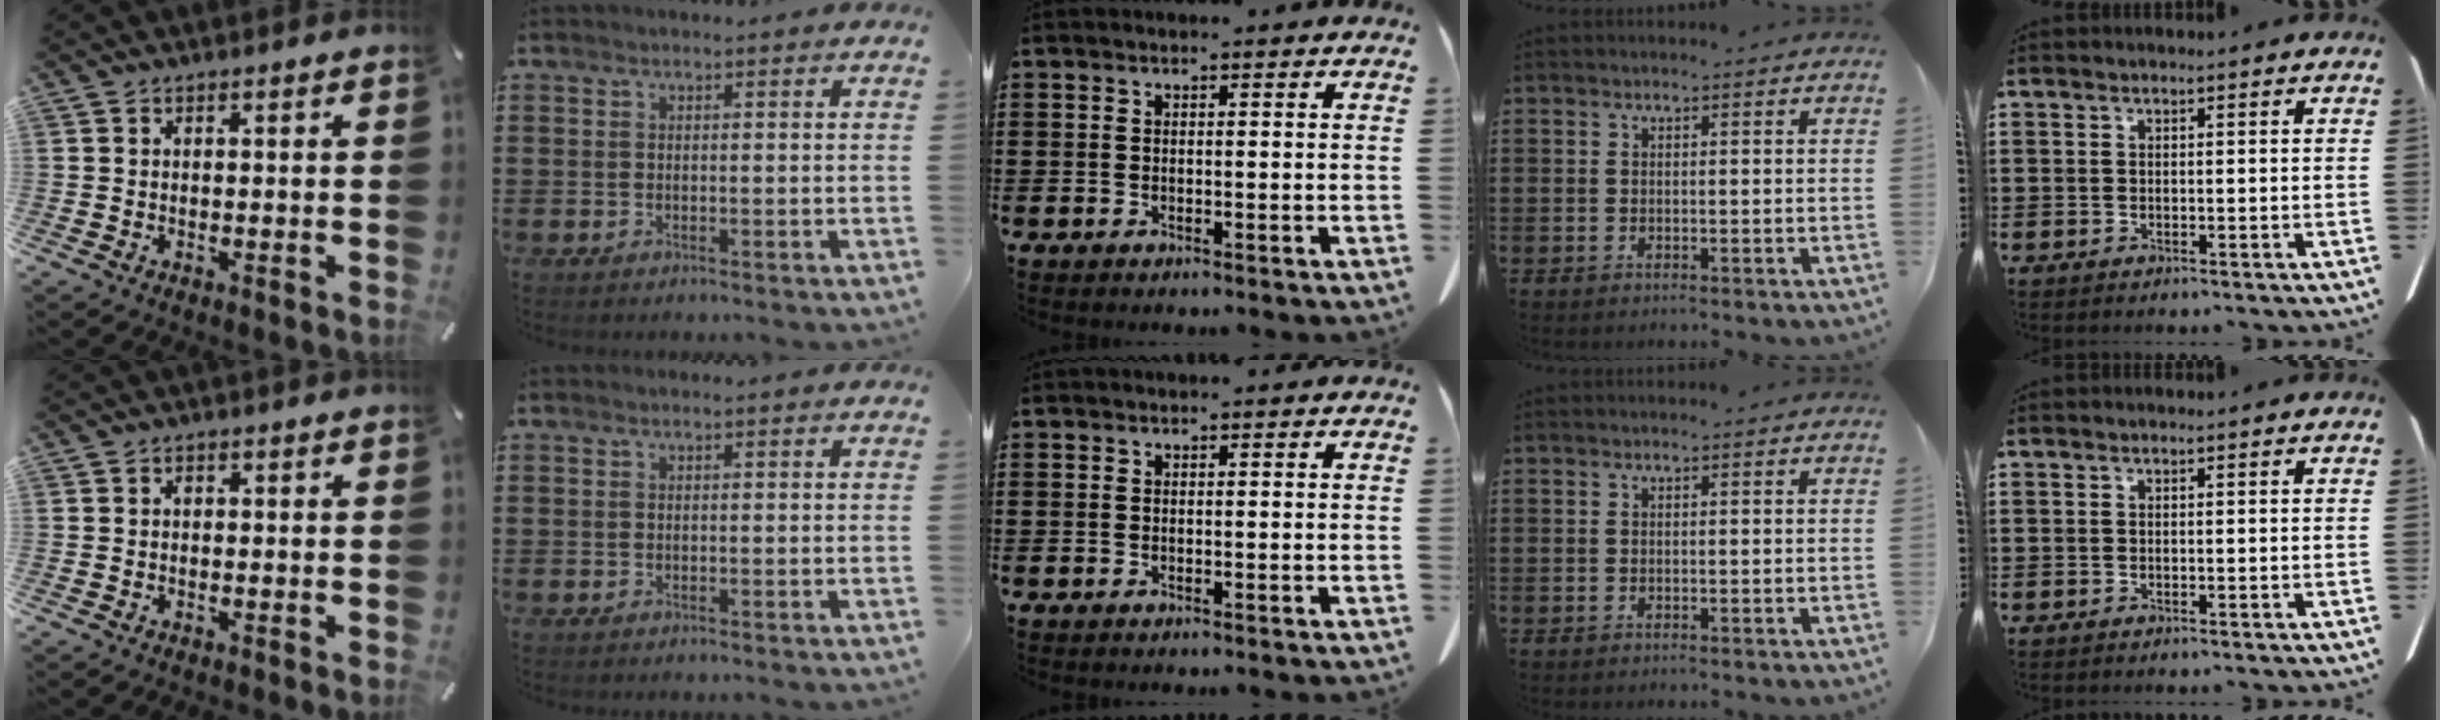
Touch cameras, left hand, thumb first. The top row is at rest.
{"thumb": {"total": 0.6, "force": [0.1, 0.5, 0.3], "torque": [-0.007, 0.001, 0.002]}}